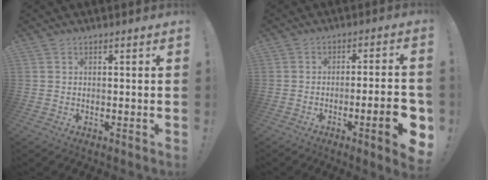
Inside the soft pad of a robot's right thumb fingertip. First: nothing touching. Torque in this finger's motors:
{"motor_torque": [0.05, 0.24, 0.17, -0.03, 0.07]}